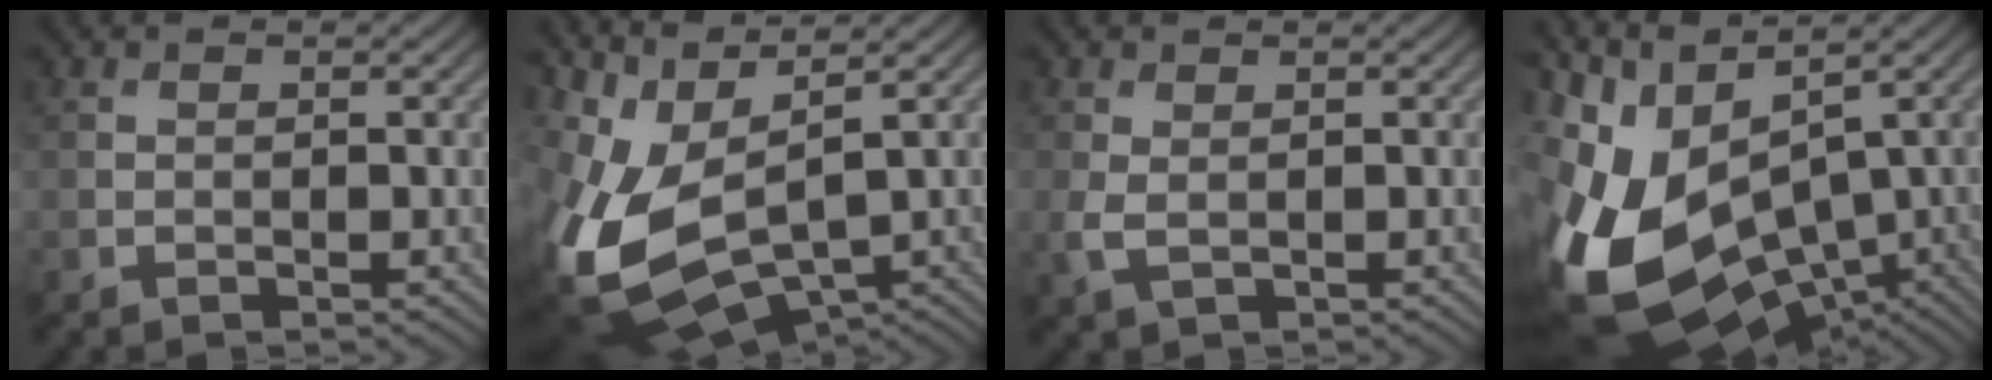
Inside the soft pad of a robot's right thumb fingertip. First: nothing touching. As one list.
[{"total": 14.0, "force": [-1.4, 6.7, 12.2], "torque": [-0.315, -0.032, 0.014]}, {"total": 2.4, "force": [0.1, 1.5, 1.8], "torque": [-0.058, -0.004, 0.003]}, {"total": 17.3, "force": [-4.1, 9.5, 13.9], "torque": [-0.308, -0.028, -0.037]}]